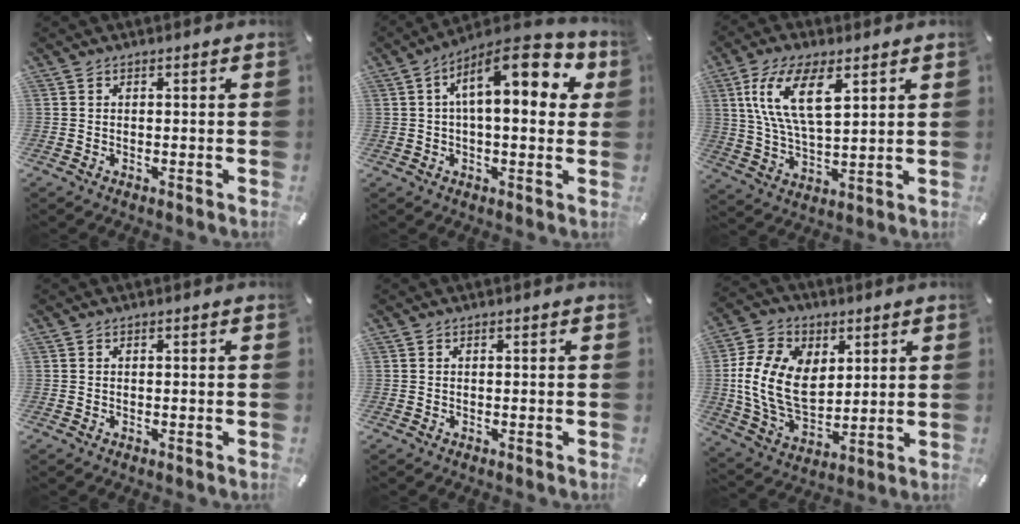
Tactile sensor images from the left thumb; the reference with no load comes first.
{"total": 16.7, "force": [5.2, 7.2, 14.1], "torque": [-0.216, -0.019, 0.080]}
{"total": 13.7, "force": [6.3, 5.9, 10.6], "torque": [-0.244, -0.003, 0.109]}
{"total": 0.0}
{"total": 0.0}
{"total": 15.8, "force": [2.5, 11.6, 10.5], "torque": [-0.231, 0.004, 0.047]}